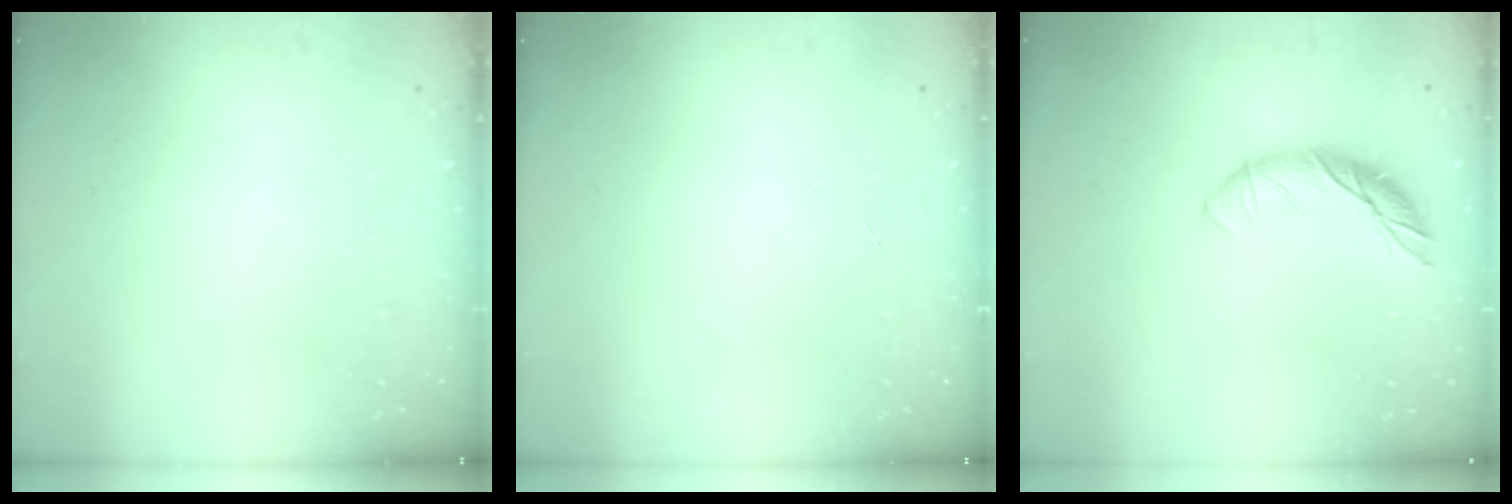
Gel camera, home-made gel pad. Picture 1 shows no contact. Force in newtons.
{"total": 0.0}
{"total": 12.4, "press": 12.4, "slide": 0.5}